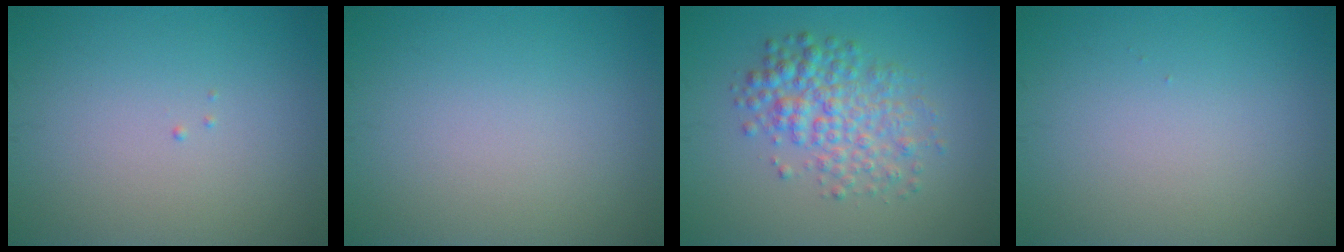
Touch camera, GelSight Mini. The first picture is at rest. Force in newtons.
{"total": 0.0}
{"total": 4.5, "press": 4.5, "slide": 0.0}
{"total": 0.0}